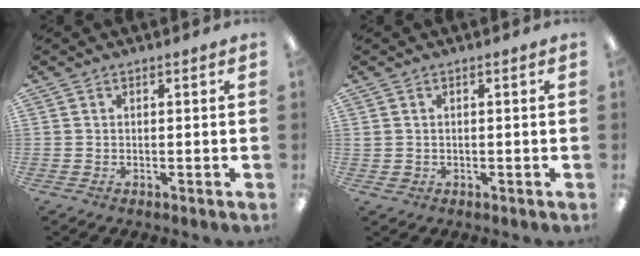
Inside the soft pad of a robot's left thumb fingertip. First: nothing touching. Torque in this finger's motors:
{"motor_torque": [0.02, 0.01, 0.00, -0.09, 0.00]}